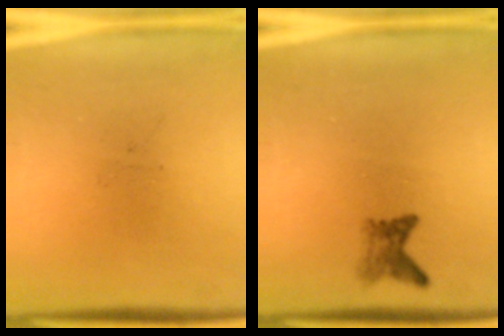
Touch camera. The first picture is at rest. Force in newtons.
{"total": 1.9}